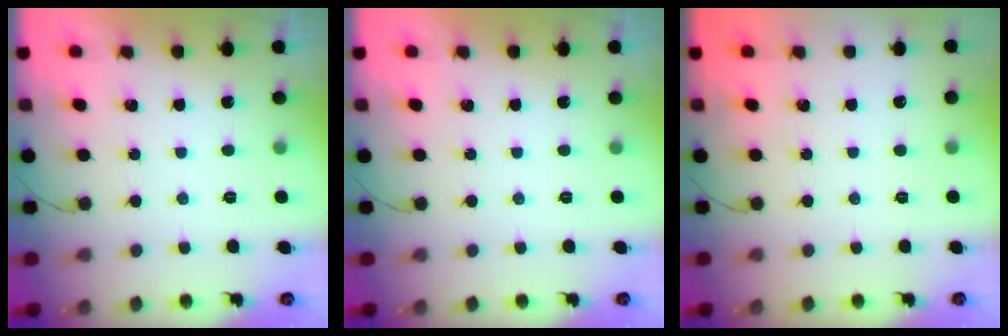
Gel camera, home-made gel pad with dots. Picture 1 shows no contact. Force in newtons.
{"total": 0.0}
{"total": 0.0}